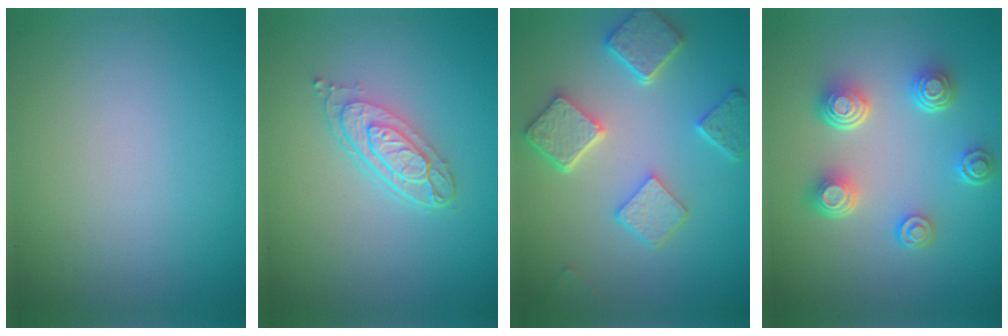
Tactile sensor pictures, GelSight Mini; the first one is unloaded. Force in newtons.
{"total": 3.9, "press": 2.9, "slide": 2.7}
{"total": 5.8, "press": 4.5, "slide": 3.6}
{"total": 4.7, "press": 3.4, "slide": 3.2}